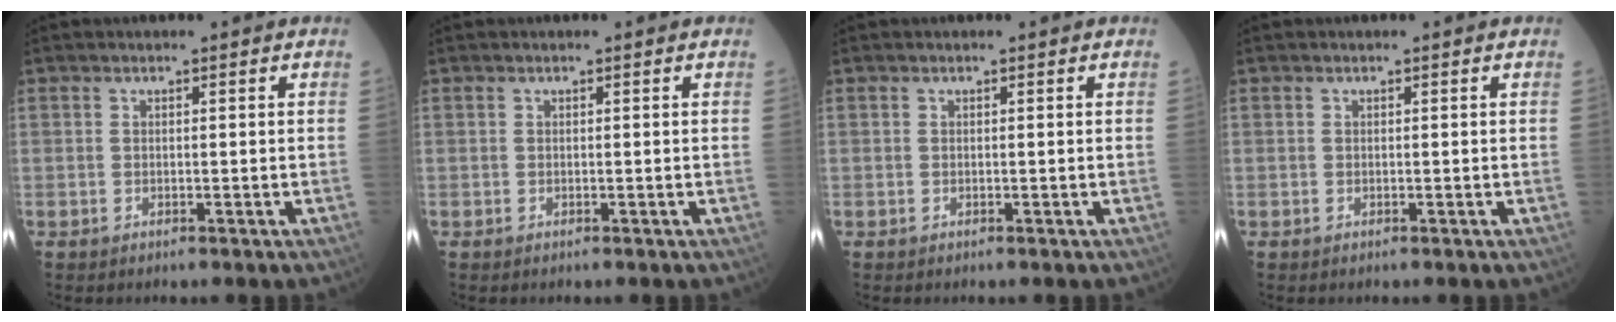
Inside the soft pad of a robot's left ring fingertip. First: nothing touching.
{"total": 0.0}
{"total": 0.0}
{"total": 0.0}